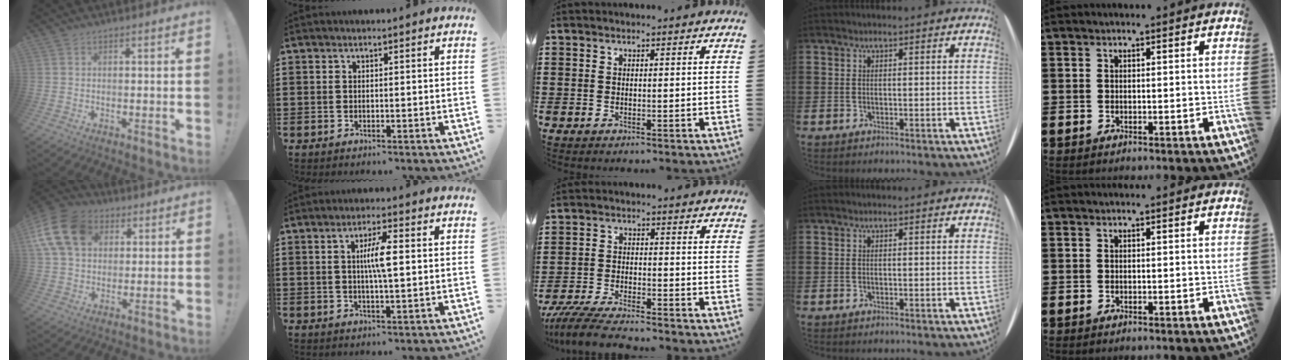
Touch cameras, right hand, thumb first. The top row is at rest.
{"thumb": {"total": 16.5, "force": [5.5, 12.5, 9.3], "torque": [-0.169, -0.007, 0.111]}, "index": {"total": 5.0, "force": [0.6, 0.8, 4.9], "torque": [-0.091, 0.002, 0.006]}, "middle": {"total": 5.7, "force": [-5.3, 0.5, 2.0], "torque": [-0.050, -0.007, -0.105]}}